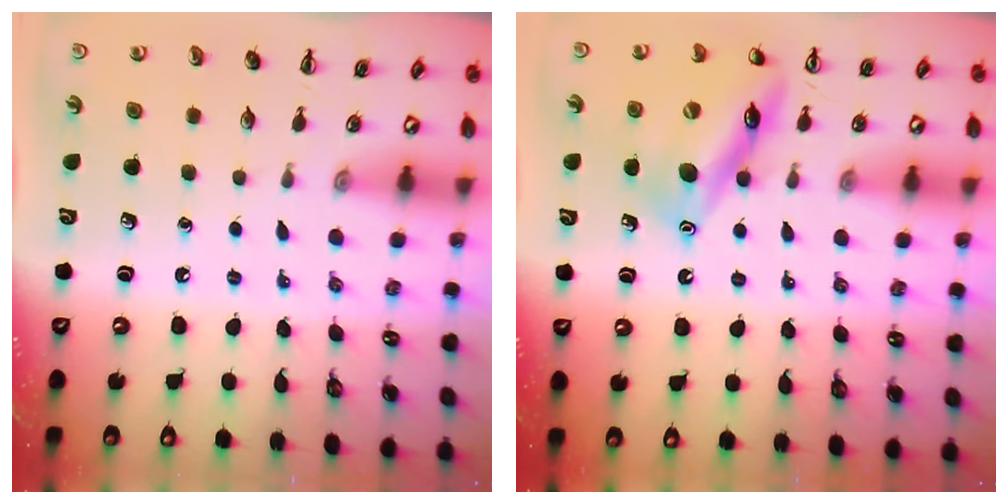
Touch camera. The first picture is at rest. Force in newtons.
{"total": 14.2, "press": 14.1, "slide": 1.1}